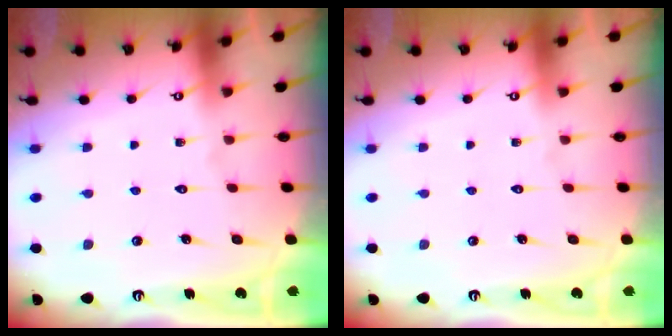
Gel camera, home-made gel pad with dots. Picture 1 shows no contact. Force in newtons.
{"total": 0.0}